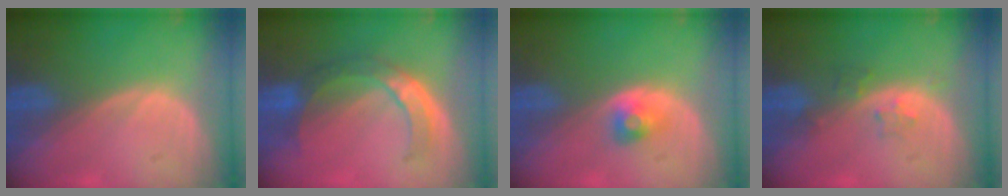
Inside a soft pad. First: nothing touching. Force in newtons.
{"total": 6.6, "press": 6.2, "slide": 2.3}
{"total": 2.6, "press": 2.4, "slide": 1.0}
{"total": 2.3, "press": 2.2, "slide": 0.3}